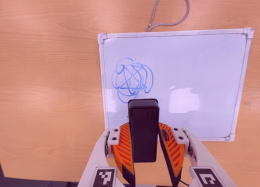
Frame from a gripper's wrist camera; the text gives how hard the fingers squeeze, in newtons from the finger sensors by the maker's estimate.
{"total": 5.4, "left": 5.0, "right": 5.9}